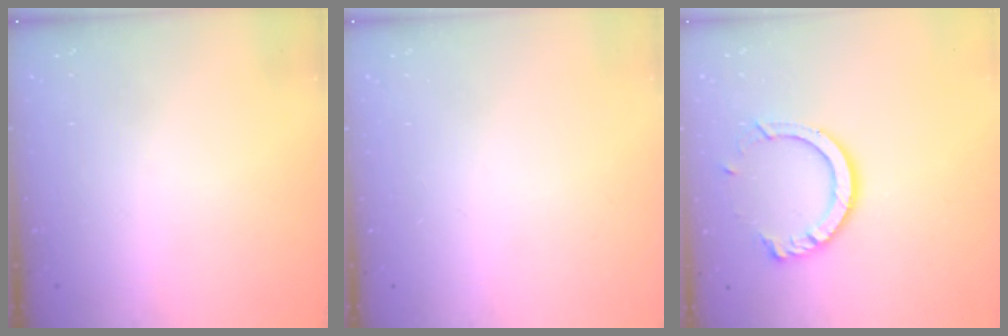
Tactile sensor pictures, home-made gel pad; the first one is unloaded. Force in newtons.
{"total": 0.0}
{"total": 11.2, "press": 11.2, "slide": 1.0}